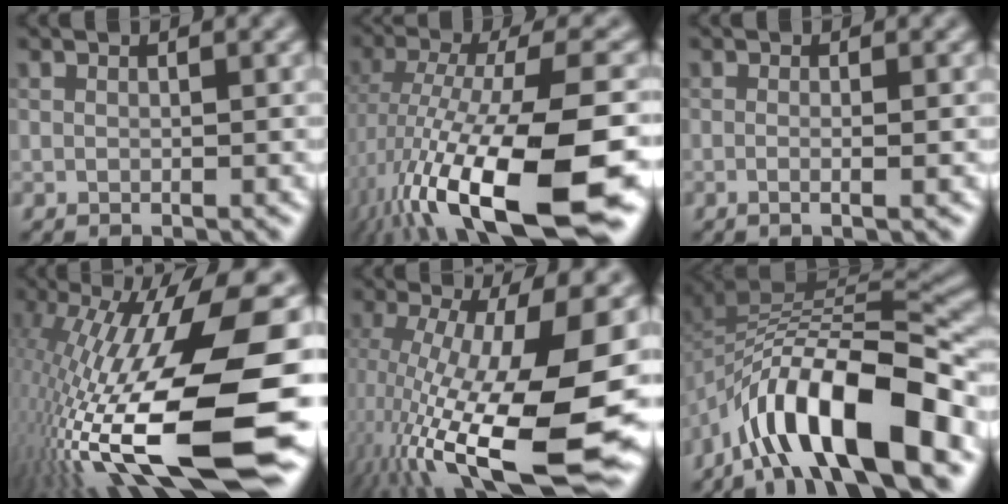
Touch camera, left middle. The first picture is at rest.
{"total": 15.8, "force": [-8.2, 3.2, 13.1], "torque": [-0.247, -0.010, -0.126]}
{"total": 1.2, "force": [-0.5, 0.2, 1.1], "torque": [-0.013, 0.002, -0.017]}
{"total": 18.5, "force": [-5.8, 4.5, 17.0], "torque": [-0.316, 0.005, -0.099]}
{"total": 18.2, "force": [-5.8, 4.7, 16.6], "torque": [-0.288, -0.022, -0.091]}
{"total": 12.4, "force": [-7.4, 3.3, 9.4], "torque": [-0.155, 0.014, -0.127]}